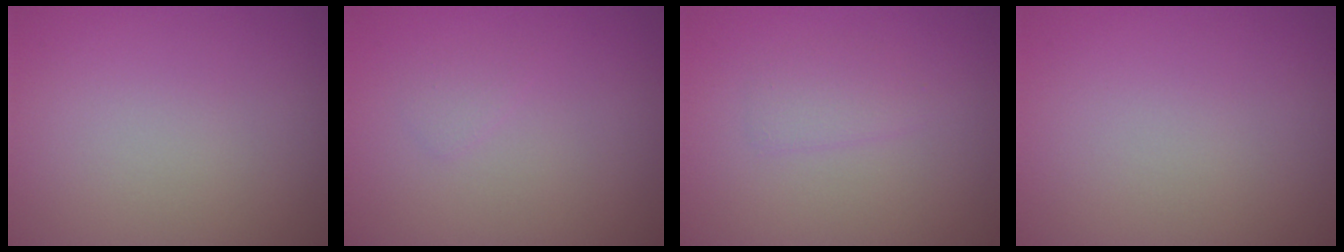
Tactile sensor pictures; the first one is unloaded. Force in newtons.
{"total": 0.7, "press": 0.7, "slide": 0.1}
{"total": 1.3, "press": 1.3, "slide": 0.0}
{"total": 0.0}